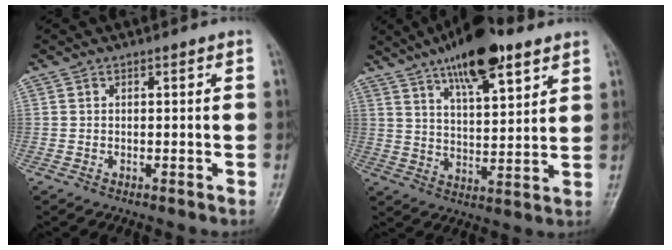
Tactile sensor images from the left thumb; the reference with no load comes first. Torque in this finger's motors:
{"motor_torque": [2.44, 1.02, 1.57, -1.18, 0.39]}